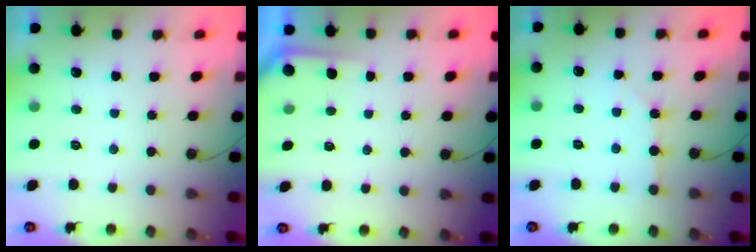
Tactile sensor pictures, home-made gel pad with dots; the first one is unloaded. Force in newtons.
{"total": 1.7, "press": 1.7, "slide": 0.3}
{"total": 2.4, "press": 2.3, "slide": 0.4}